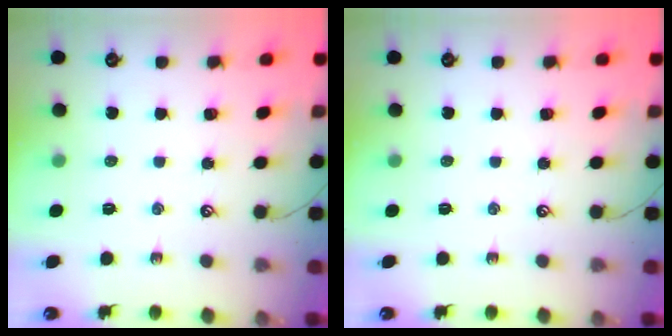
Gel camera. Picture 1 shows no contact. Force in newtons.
{"total": 0.0}